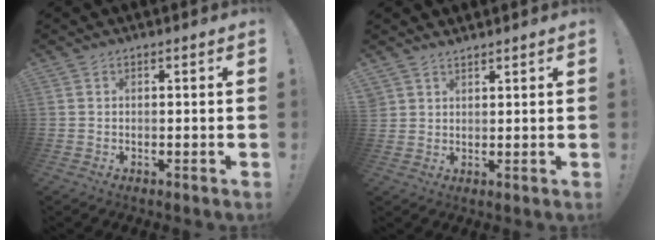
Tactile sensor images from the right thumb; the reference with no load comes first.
{"total": 2.9, "force": [2.6, 1.2, -0.1], "torque": [0.009, -0.020, 0.049]}